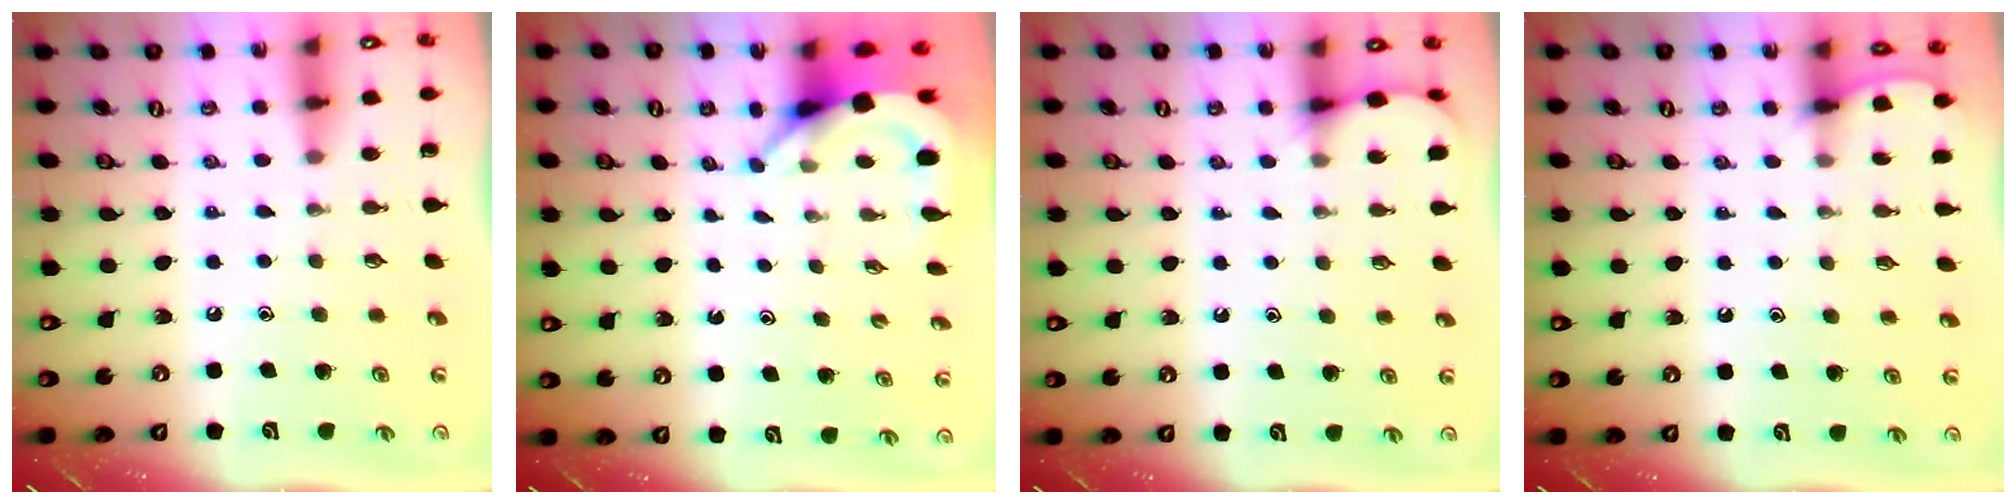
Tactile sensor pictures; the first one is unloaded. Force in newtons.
{"total": 5.4, "press": 5.4, "slide": 0.4}
{"total": 3.3, "press": 3.3, "slide": 0.3}
{"total": 2.1, "press": 2.1, "slide": 0.3}